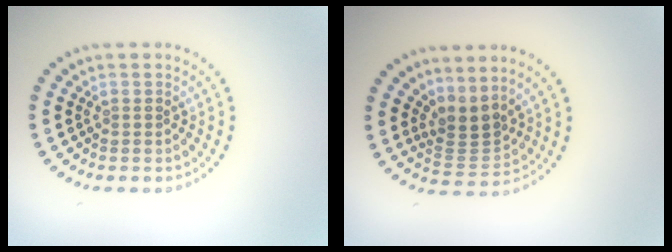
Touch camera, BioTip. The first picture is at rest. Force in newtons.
{"total": 2.8, "press": 2.0, "slide": 2.0}